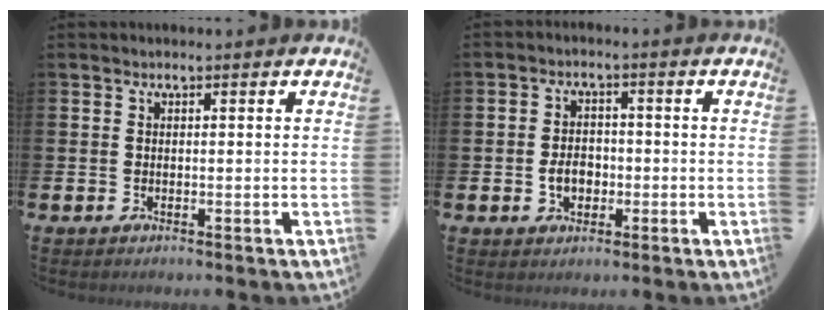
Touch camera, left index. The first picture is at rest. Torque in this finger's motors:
{"motor_torque": [0.72, 0.23, 0.09, 0.11]}